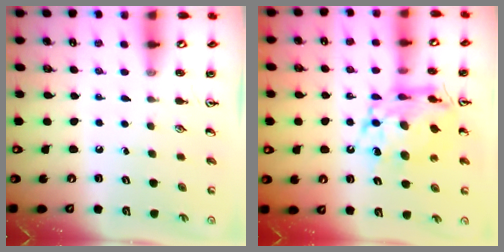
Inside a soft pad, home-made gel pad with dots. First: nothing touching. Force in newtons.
{"total": 14.4, "press": 14.3, "slide": 1.6}